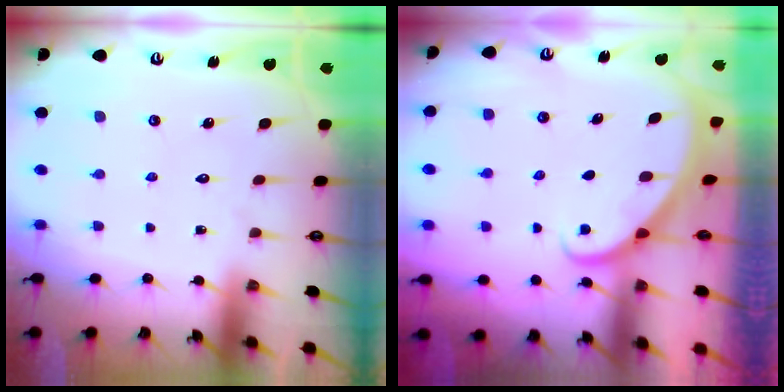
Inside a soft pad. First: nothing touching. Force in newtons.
{"total": 2.1, "press": 2.1, "slide": 0.1}